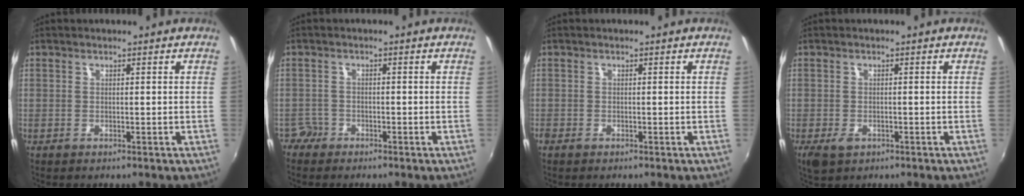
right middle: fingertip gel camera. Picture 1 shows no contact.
{"total": 2.4, "force": [-1.9, 1.4, -0.3], "torque": [0.002, 0.002, -0.041]}
{"total": 0.7, "force": [-0.6, 0.3, 0.1], "torque": [-0.004, -0.005, -0.015]}
{"total": 3.1, "force": [-1.7, 1.9, 1.8], "torque": [-0.036, -0.011, -0.026]}